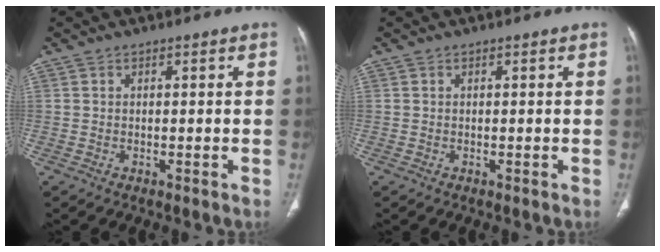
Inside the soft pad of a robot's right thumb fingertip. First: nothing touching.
{"total": 0.0}